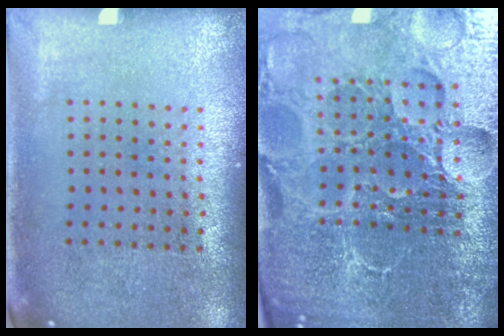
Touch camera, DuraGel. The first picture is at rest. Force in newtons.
{"total": 6.2, "press": 5.5, "slide": 2.7}